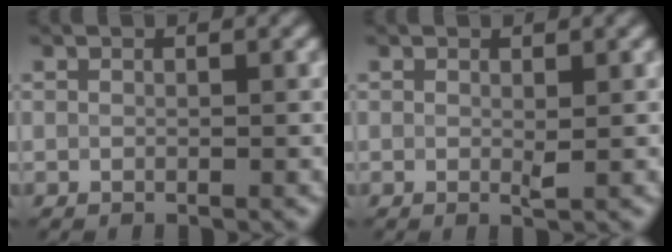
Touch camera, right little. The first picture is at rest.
{"total": 0.6, "force": [0.1, 0.0, 0.6], "torque": [-0.012, -0.003, -0.001]}